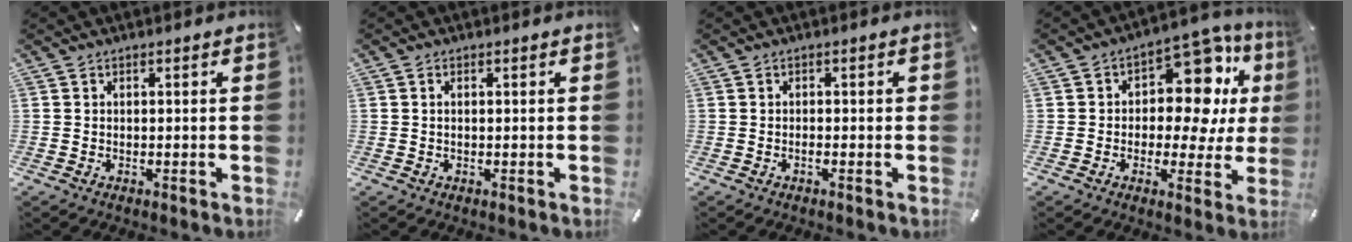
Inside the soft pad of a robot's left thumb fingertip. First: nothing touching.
{"total": 1.0, "force": [0.2, 0.2, 0.9], "torque": [-0.019, -0.001, 0.003]}
{"total": 1.2, "force": [-0.4, 0.4, 1.1], "torque": [-0.021, 0.003, -0.009]}
{"total": 15.0, "force": [4.8, 9.3, 10.7], "torque": [-0.135, -0.037, 0.080]}